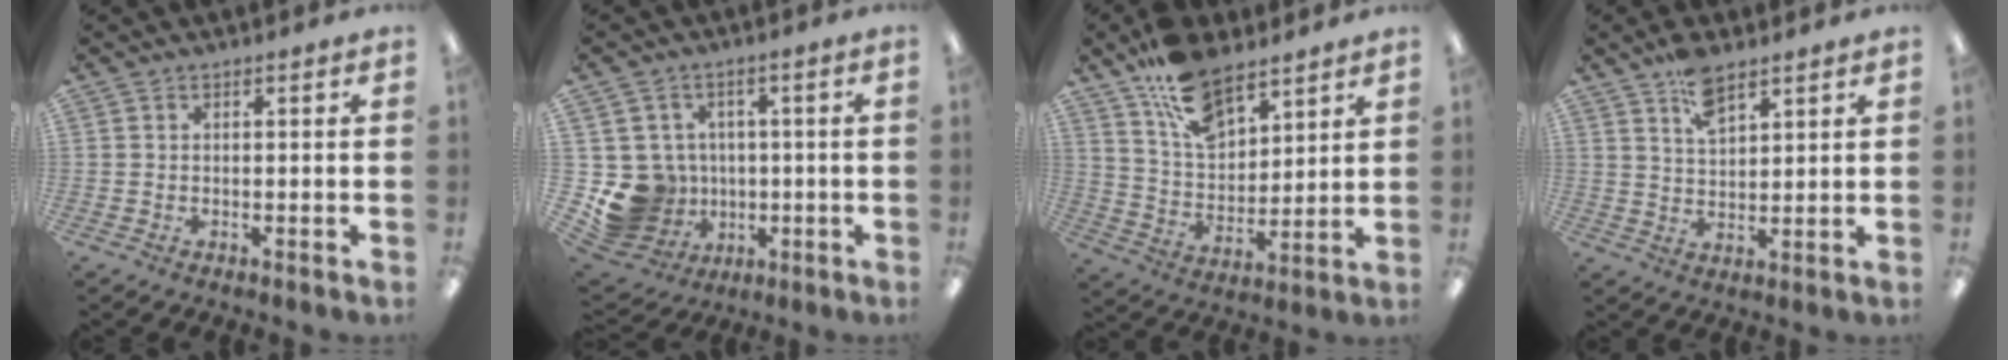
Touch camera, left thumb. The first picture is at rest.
{"total": 11.3, "force": [-1.8, 10.8, 2.6], "torque": [-0.088, 0.007, -0.017]}
{"total": 14.3, "force": [10.0, 7.1, 7.4], "torque": [-0.131, -0.050, 0.185]}
{"total": 7.4, "force": [5.3, 3.1, 4.2], "torque": [-0.072, -0.024, 0.094]}